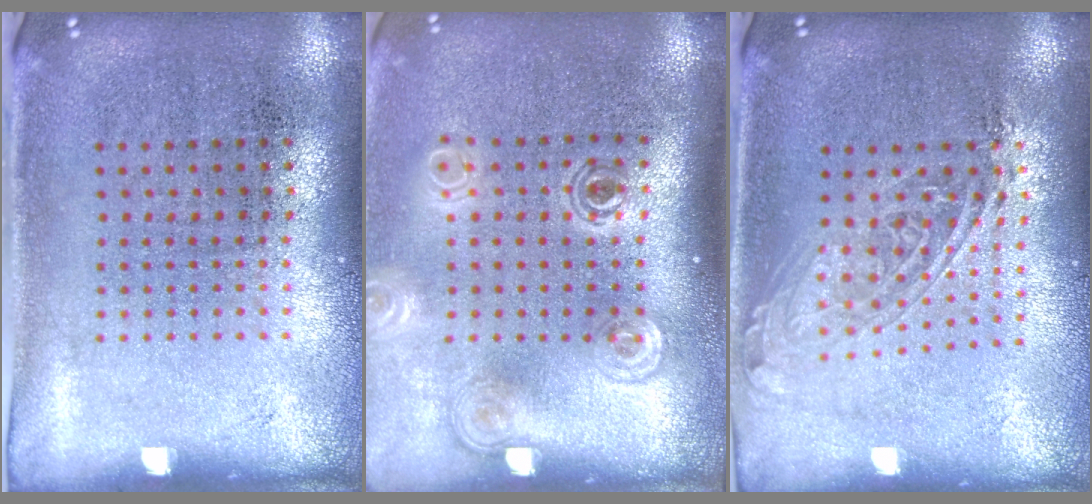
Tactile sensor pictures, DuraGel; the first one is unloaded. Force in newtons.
{"total": 1.8, "press": 1.3, "slide": 1.2}
{"total": 1.6, "press": 1.3, "slide": 0.9}